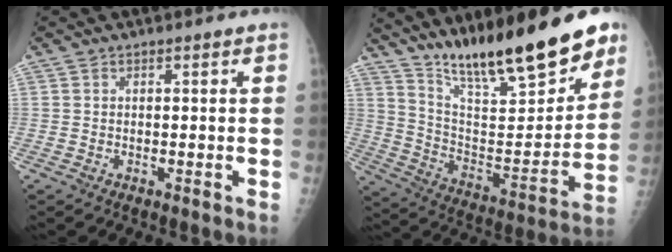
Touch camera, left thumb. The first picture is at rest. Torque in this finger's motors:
{"motor_torque": [0.66, 0.60, 1.07, -1.70, 0.38]}